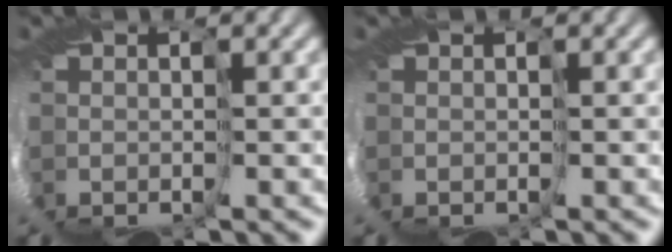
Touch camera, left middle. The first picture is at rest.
{"total": 0.0}